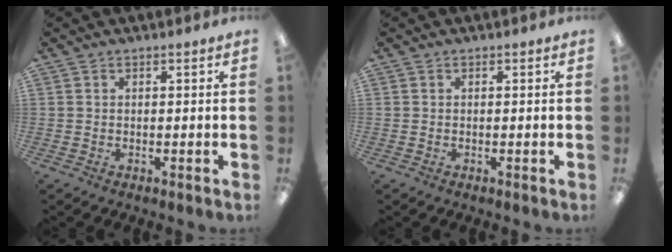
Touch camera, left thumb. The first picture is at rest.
{"total": 0.0}